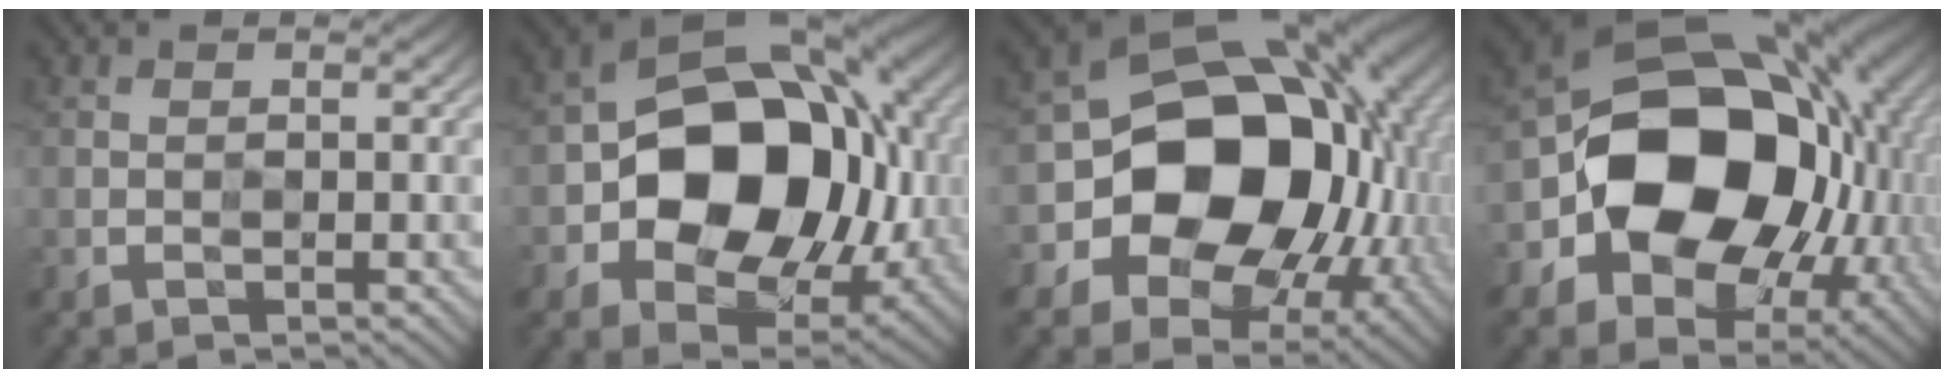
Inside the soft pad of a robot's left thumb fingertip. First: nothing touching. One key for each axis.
{"total": 15.3, "fx": 0.0, "fy": 11.2, "fz": 10.4, "tx": -0.137, "ty": -0.001, "tz": -0.007}
{"total": 18.9, "fx": -1.7, "fy": 14.8, "fz": 11.6, "tx": -0.200, "ty": -0.048, "tz": -0.011}
{"total": 19.4, "fx": -1.3, "fy": 15.1, "fz": 12.1, "tx": -0.216, "ty": -0.040, "tz": -0.006}